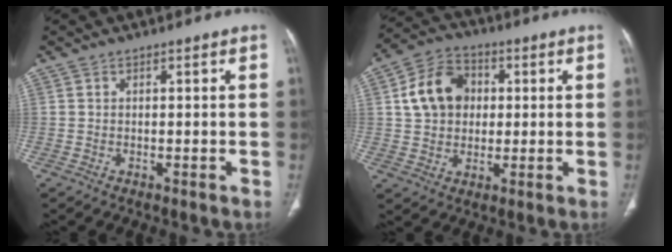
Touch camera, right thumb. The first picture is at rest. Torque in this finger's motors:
{"motor_torque": [-0.01, 0.14, 0.14, -0.10, 0.17]}